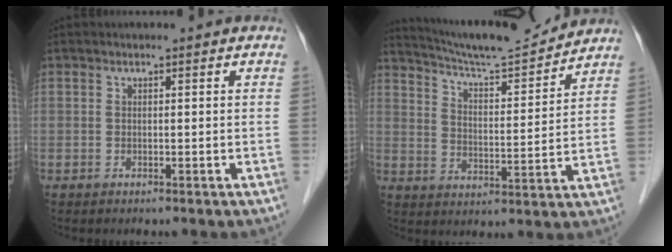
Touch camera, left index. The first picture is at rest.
{"total": 14.1, "force": [13.5, 0.2, 4.0], "torque": [-0.073, 0.001, 0.212]}